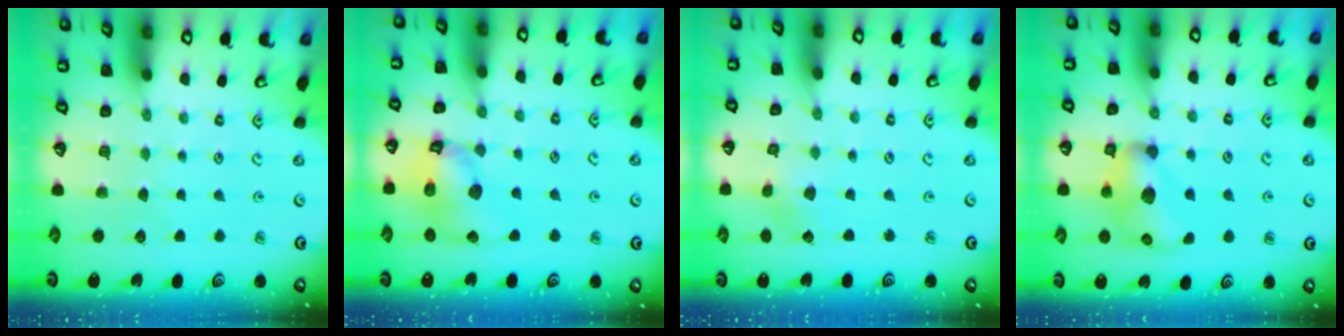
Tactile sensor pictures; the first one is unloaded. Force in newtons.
{"total": 14.4, "press": 14.3, "slide": 1.8}
{"total": 1.7, "press": 1.6, "slide": 0.2}
{"total": 13.9, "press": 13.9, "slide": 0.9}